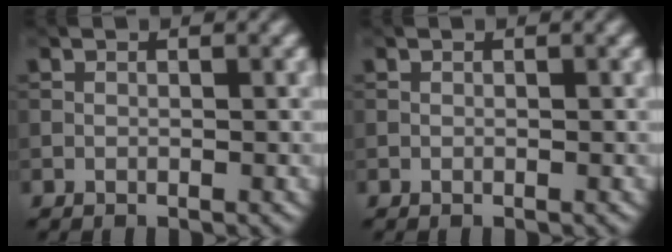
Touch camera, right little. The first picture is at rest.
{"total": 0.0}